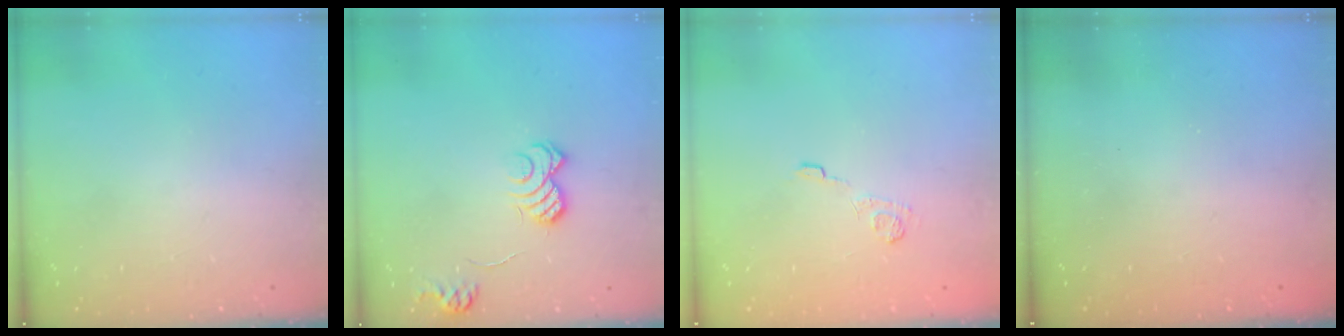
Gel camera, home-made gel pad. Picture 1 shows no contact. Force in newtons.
{"total": 9.8, "press": 9.7, "slide": 0.7}
{"total": 8.5, "press": 8.4, "slide": 1.5}
{"total": 2.3, "press": 2.2, "slide": 0.7}